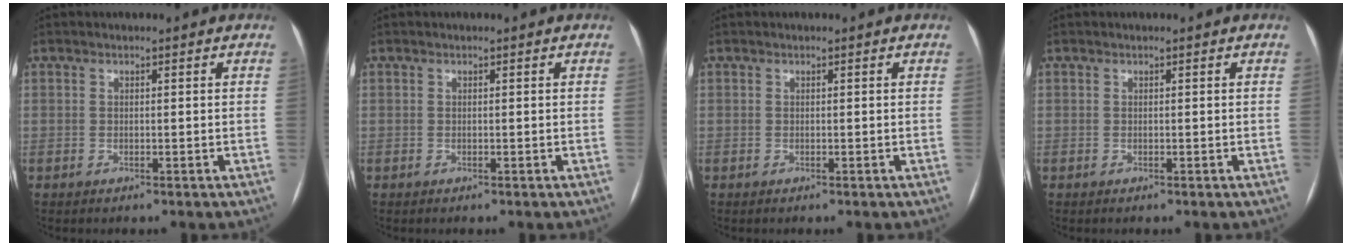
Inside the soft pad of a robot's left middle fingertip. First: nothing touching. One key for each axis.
{"total": 0.0}
{"total": 0.0}
{"total": 0.0}